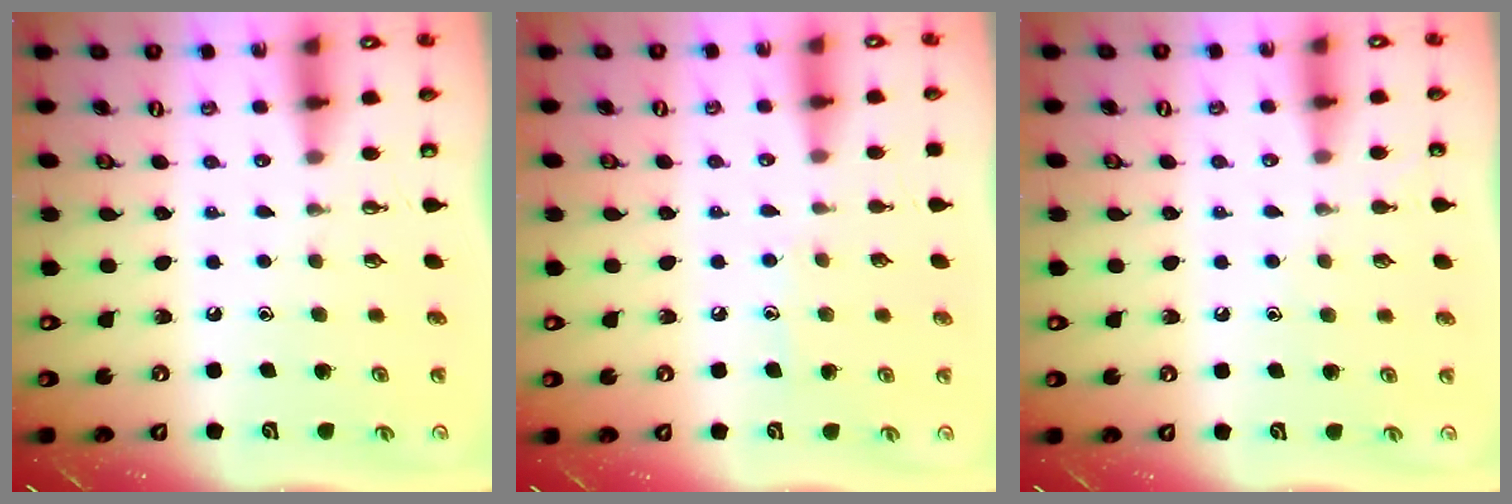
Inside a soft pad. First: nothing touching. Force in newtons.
{"total": 5.4, "press": 5.4, "slide": 0.6}
{"total": 2.9, "press": 2.9, "slide": 0.4}